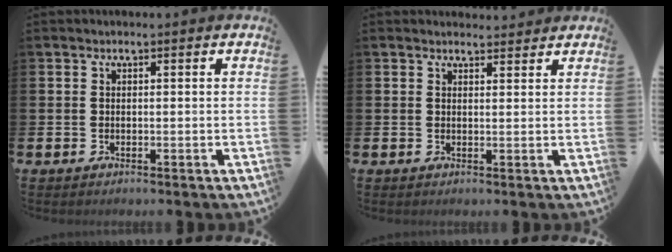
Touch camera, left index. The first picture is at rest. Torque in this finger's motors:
{"motor_torque": [0.77, -1.18, 0.09, -0.01]}